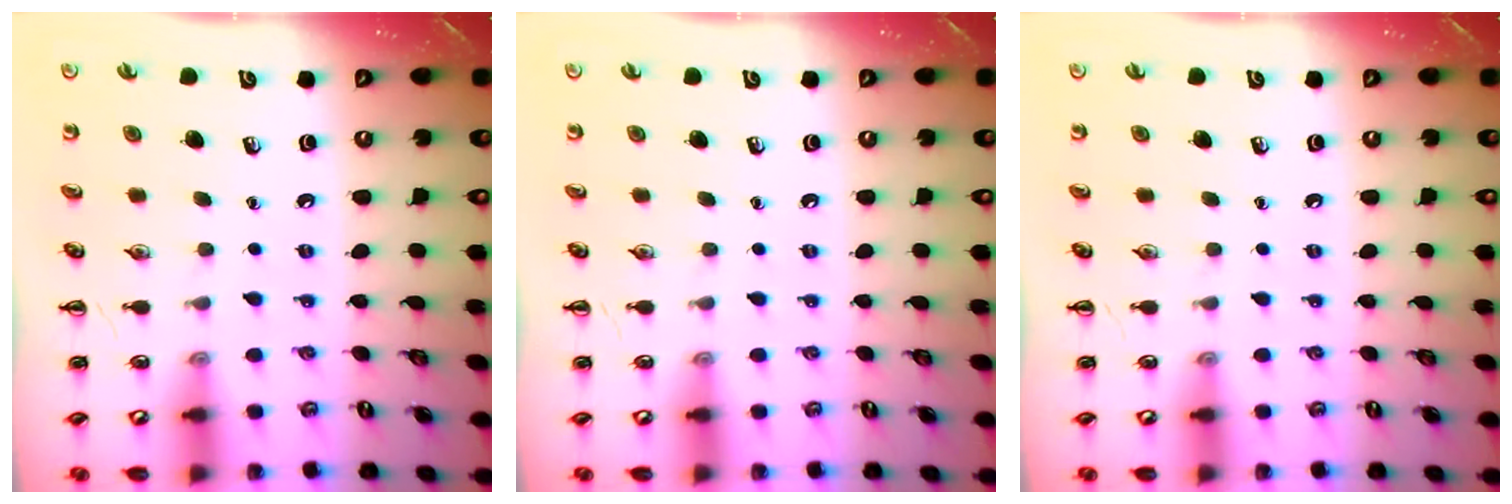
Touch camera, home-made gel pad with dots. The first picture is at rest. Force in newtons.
{"total": 0.0}
{"total": 0.0}